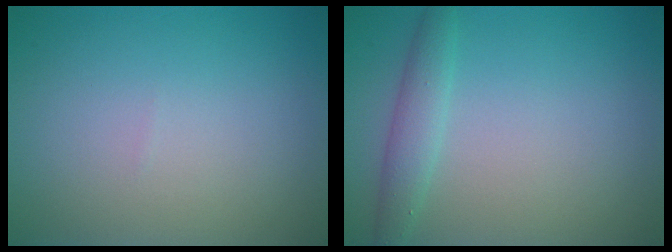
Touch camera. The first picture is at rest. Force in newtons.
{"total": 2.2, "press": 2.2, "slide": 0.0}